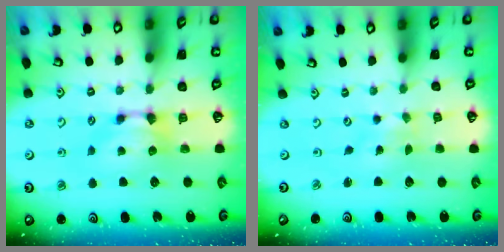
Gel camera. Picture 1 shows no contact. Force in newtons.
{"total": 5.4, "press": 5.3, "slide": 0.7}